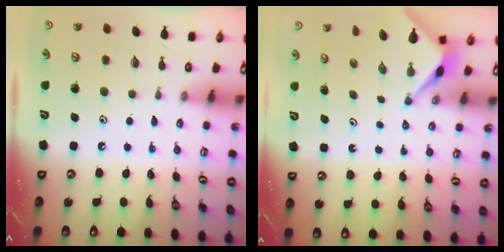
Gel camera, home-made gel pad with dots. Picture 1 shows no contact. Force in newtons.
{"total": 2.8, "press": 2.8, "slide": 0.1}